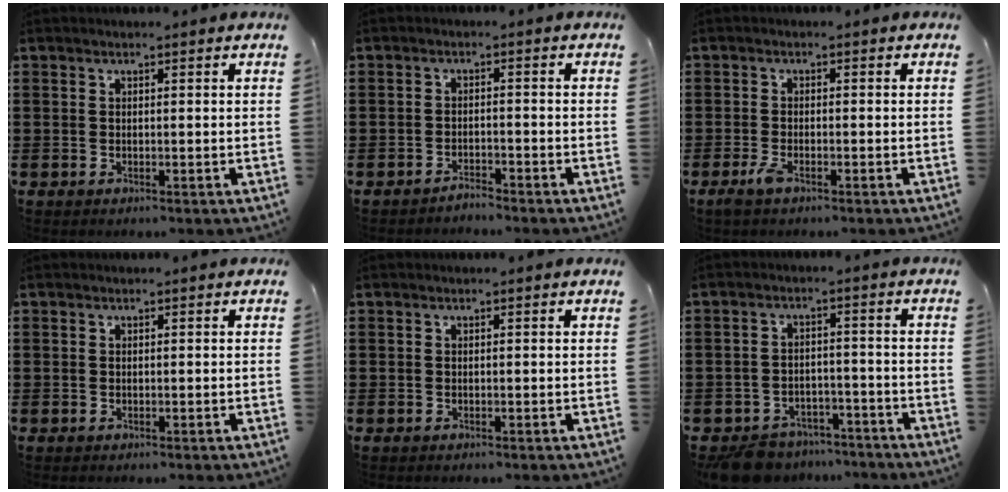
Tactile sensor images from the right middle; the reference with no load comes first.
{"total": 2.0, "force": [-2.0, -0.1, 0.1], "torque": [-0.009, 0.000, -0.042]}
{"total": 2.1, "force": [-1.1, 0.6, 1.7], "torque": [-0.045, -0.007, -0.024]}
{"total": 0.0}
{"total": 0.0}
{"total": 6.2, "force": [-6.0, 1.6, 1.0], "torque": [-0.024, 0.015, -0.118]}